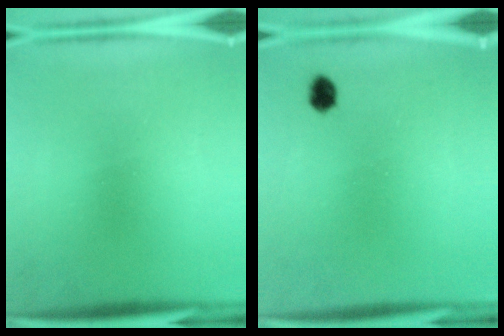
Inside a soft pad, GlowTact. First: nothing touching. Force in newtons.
{"total": 2.1}